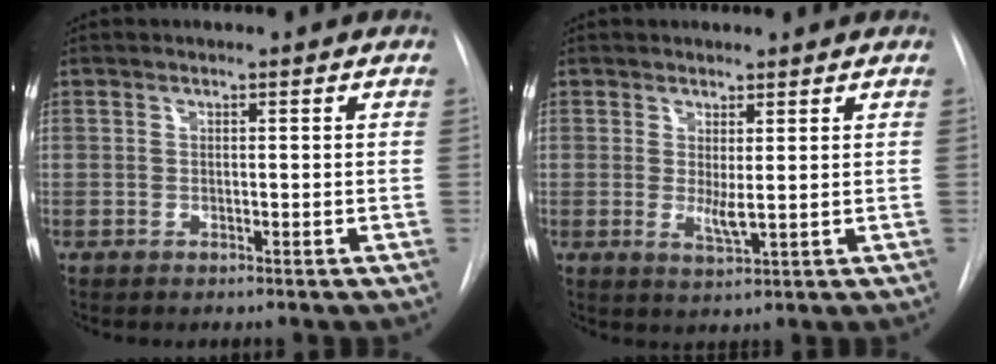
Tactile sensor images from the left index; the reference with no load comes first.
{"total": 2.5, "force": [0.5, 0.4, 2.4], "torque": [-0.046, -0.009, 0.016]}